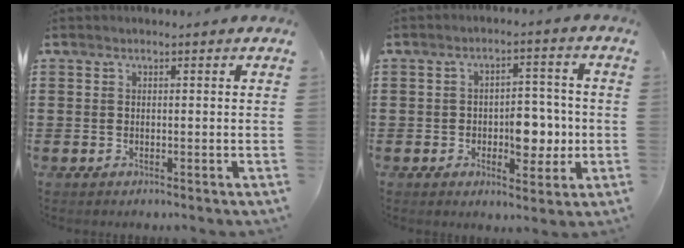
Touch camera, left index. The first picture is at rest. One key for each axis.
{"total": 6.7, "fx": -1.3, "fy": 3.9, "fz": 5.3, "tx": -0.080, "ty": 0.005, "tz": -0.028}